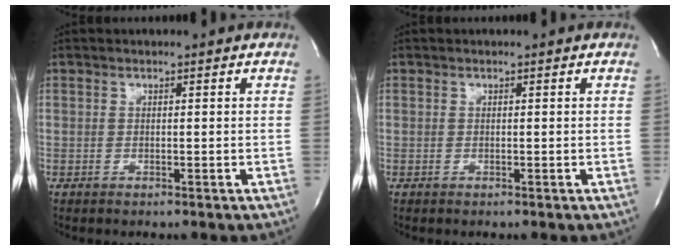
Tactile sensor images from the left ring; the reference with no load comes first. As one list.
[{"total": 0.0}]